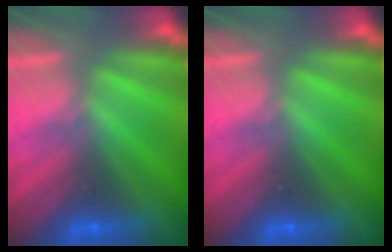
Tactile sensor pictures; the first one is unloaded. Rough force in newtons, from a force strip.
{"total": 0.0}